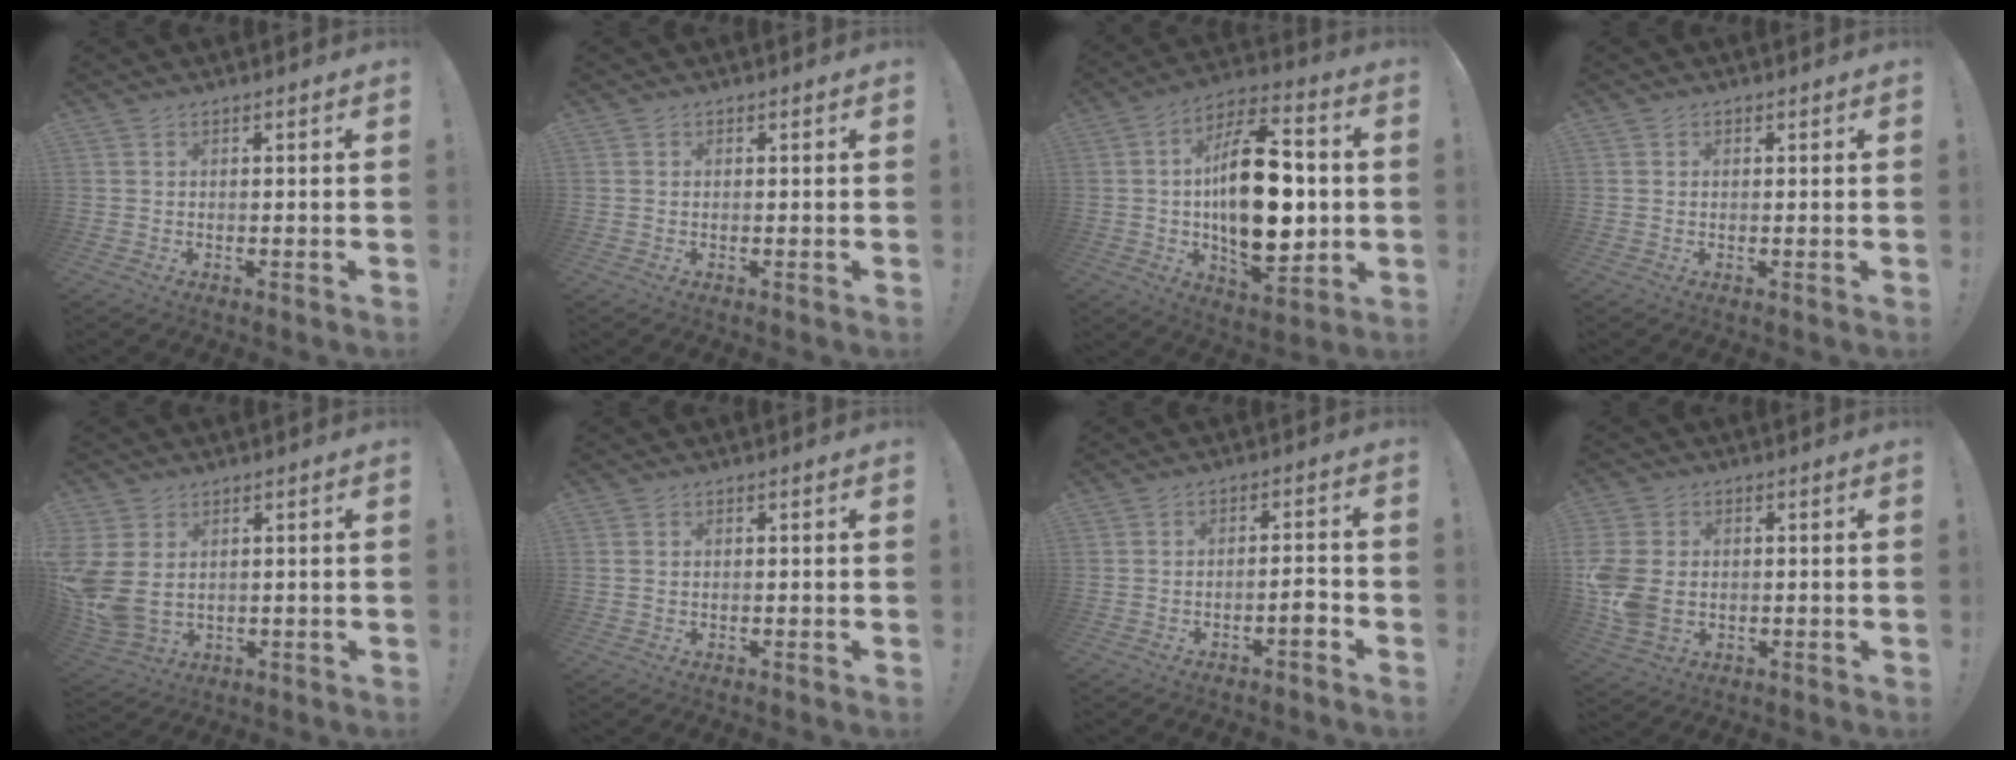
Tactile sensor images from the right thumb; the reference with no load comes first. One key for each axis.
{"total": 0.0}
{"total": 24.7, "fx": -0.4, "fy": 12.5, "fz": 21.3, "tx": -0.351, "ty": 0.005, "tz": -0.003}
{"total": 0.6, "fx": 0.3, "fy": 0.5, "fz": 0.0, "tx": 0.005, "ty": 0.000, "tz": 0.004}
{"total": 9.4, "fx": 1.2, "fy": 6.7, "fz": 6.4, "tx": -0.143, "ty": -0.015, "tz": 0.029}
{"total": 0.7, "fx": 0.3, "fy": 0.7, "fz": 0.2, "tx": -0.005, "ty": 0.003, "tz": 0.006}
{"total": 4.8, "fx": -2.8, "fy": 1.0, "fz": 3.8, "tx": -0.054, "ty": 0.008, "tz": -0.046}
{"total": 10.8, "fx": -0.6, "fy": 8.0, "fz": 7.2, "tx": -0.158, "ty": -0.001, "tz": -0.006}